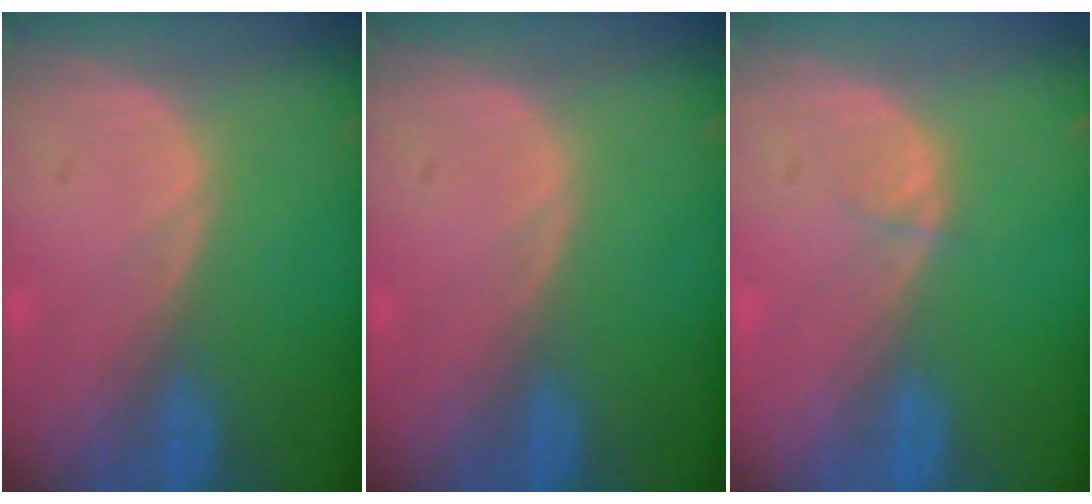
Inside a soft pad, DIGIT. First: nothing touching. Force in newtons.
{"total": 0.0}
{"total": 0.8, "press": 0.8, "slide": 0.1}